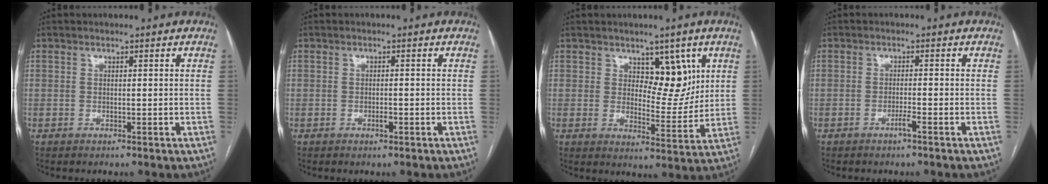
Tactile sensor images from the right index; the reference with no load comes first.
{"total": 1.1, "force": [-0.5, 0.4, 0.9], "torque": [-0.017, 0.000, -0.006]}
{"total": 7.4, "force": [3.5, 3.7, 5.4], "torque": [-0.063, -0.002, 0.059]}
{"total": 1.5, "force": [-1.0, -0.2, 1.2], "torque": [-0.024, 0.000, -0.019]}